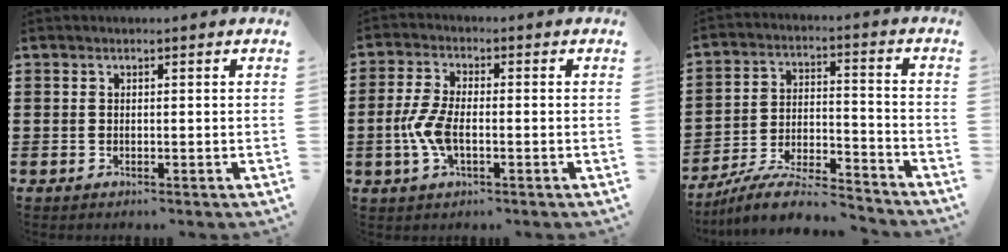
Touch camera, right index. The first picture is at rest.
{"total": 5.6, "force": [-1.2, 2.6, 4.8], "torque": [-0.119, -0.004, -0.029]}
{"total": 8.9, "force": [-8.0, 1.2, 3.6], "torque": [-0.071, 0.011, -0.157]}